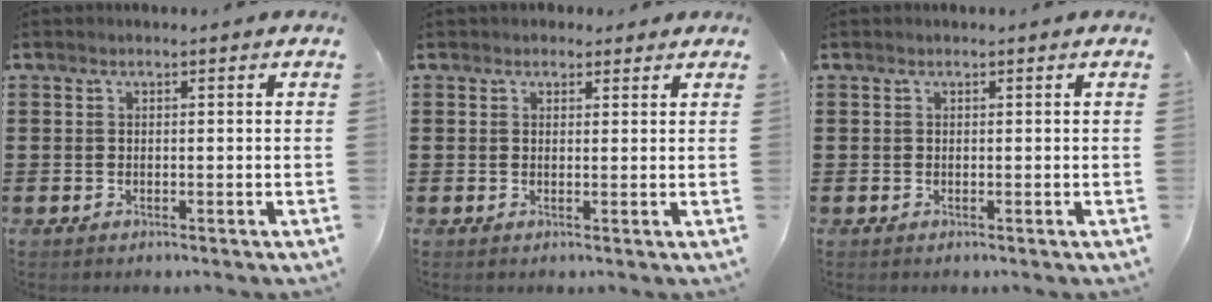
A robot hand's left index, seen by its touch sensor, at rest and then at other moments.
{"total": 1.8, "force": [1.4, 1.0, 0.2], "torque": [-0.001, 0.005, 0.025]}
{"total": 0.0}